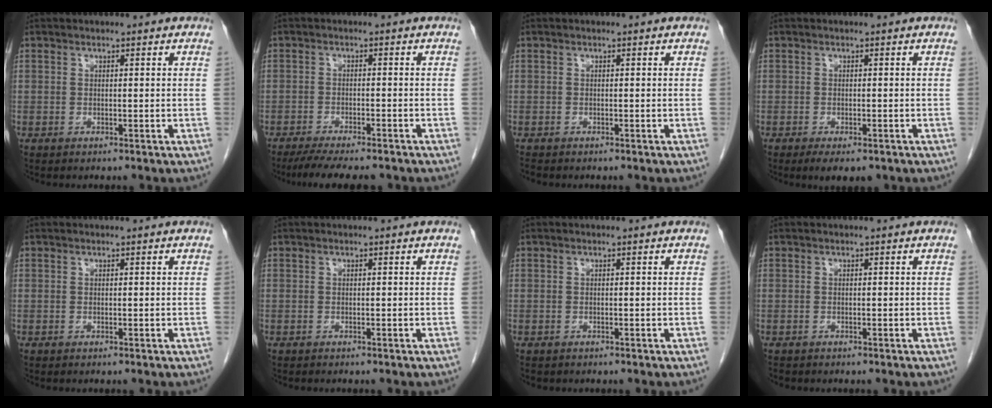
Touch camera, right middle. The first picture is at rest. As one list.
[{"total": 9.1, "force": [-7.8, 1.7, 4.4], "torque": [-0.058, -0.012, -0.118]}, {"total": 0.5, "force": [-0.5, 0.1, 0.1], "torque": [-0.009, -0.002, -0.012]}, {"total": 4.1, "force": [-2.7, 1.5, 2.6], "torque": [-0.034, -0.006, -0.037]}, {"total": 0.0}, {"total": 0.0}, {"total": 0.7, "force": [-0.5, 0.5, 0.1], "torque": [-0.010, 0.003, -0.005]}, {"total": 0.7, "force": [-0.6, 0.4, 0.1], "torque": [-0.010, 0.000, -0.010]}]